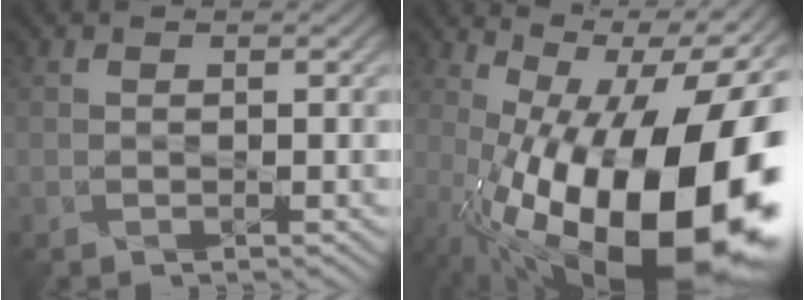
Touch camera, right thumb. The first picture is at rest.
{"total": 20.2, "force": [-4.5, 9.8, 17.0], "torque": [-0.234, -0.013, -0.071]}